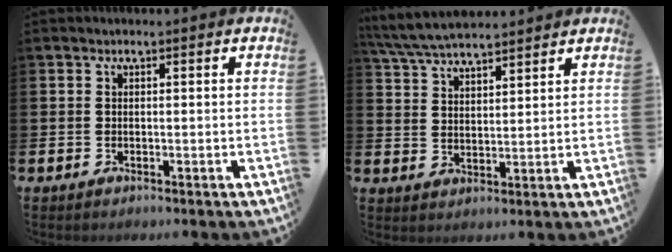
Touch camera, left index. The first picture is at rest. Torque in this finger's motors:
{"motor_torque": [0.80, -1.33, -0.21, 0.21]}